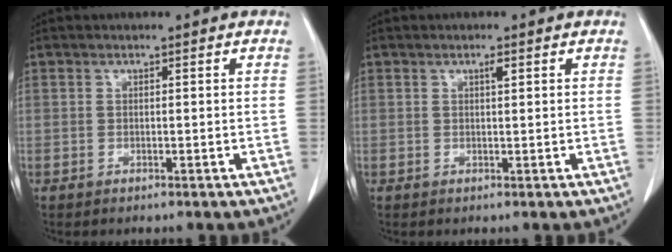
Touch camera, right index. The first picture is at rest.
{"total": 0.9, "force": [0.5, 0.1, 0.8], "torque": [-0.016, 0.000, 0.008]}